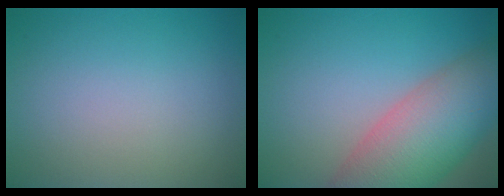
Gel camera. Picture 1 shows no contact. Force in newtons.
{"total": 10.0, "press": 9.9, "slide": 0.6}